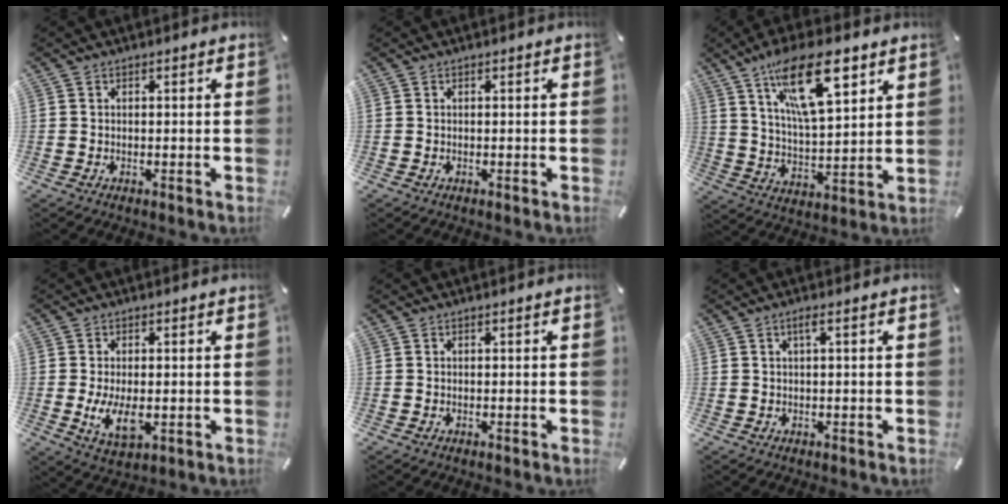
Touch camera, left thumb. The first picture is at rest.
{"total": 0.0}
{"total": 17.8, "force": [9.7, 7.1, 13.1], "torque": [-0.234, -0.026, 0.157]}
{"total": 7.4, "force": [-0.8, 3.9, 6.3], "torque": [-0.129, -0.017, -0.018]}
{"total": 0.0}
{"total": 1.8, "force": [0.4, 0.1, 1.7], "torque": [-0.034, 0.000, 0.006]}